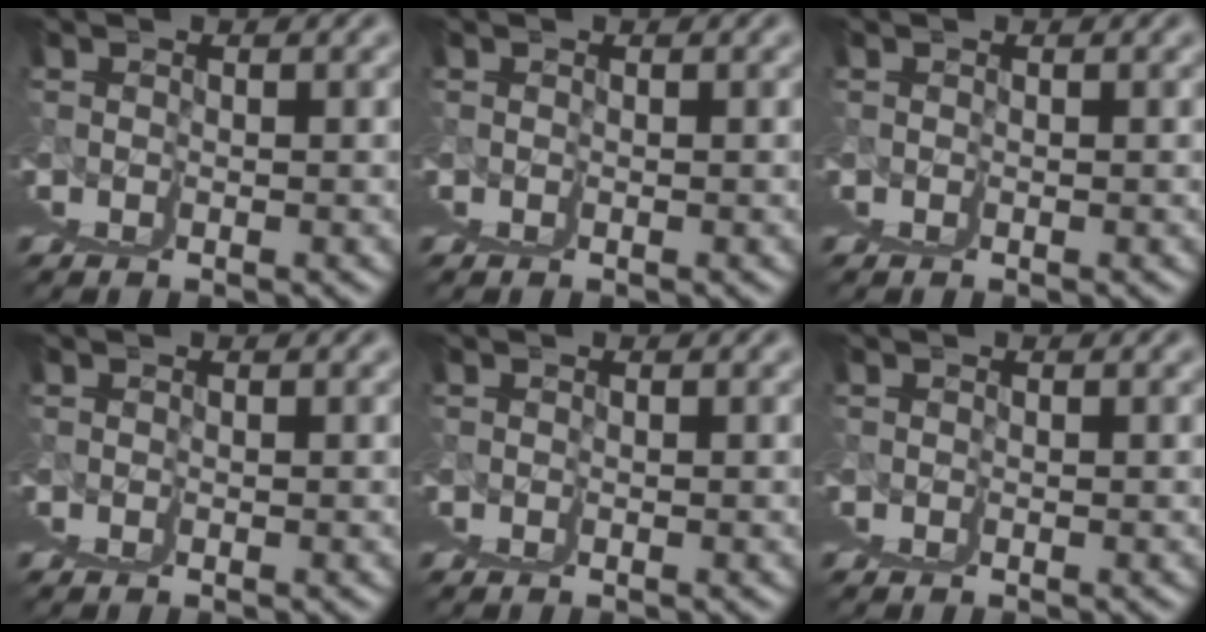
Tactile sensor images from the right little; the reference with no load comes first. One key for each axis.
{"total": 0.0}
{"total": 0.0}
{"total": 0.0}
{"total": 0.0}
{"total": 0.0}